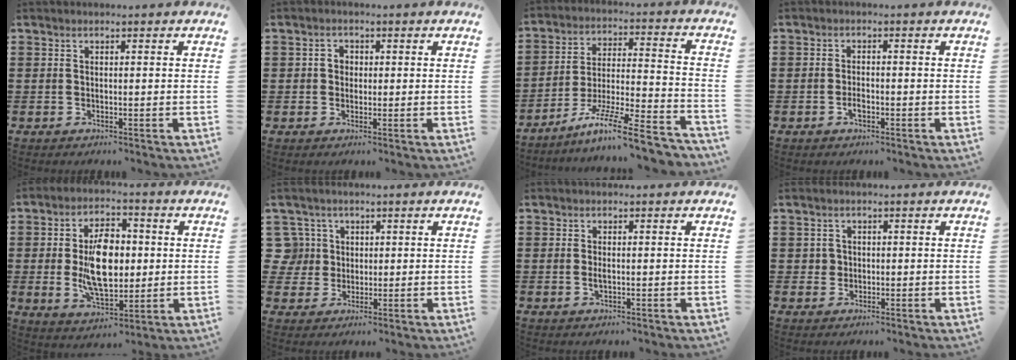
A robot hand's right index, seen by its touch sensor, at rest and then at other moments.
{"total": 1.8, "force": [0.1, 1.6, 0.7], "torque": [-0.018, 0.009, 0.000]}
{"total": 11.9, "force": [-9.3, 0.8, 7.4], "torque": [-0.122, 0.014, -0.177]}
{"total": 1.9, "force": [-0.8, 0.7, 1.6], "torque": [-0.033, -0.003, -0.013]}
{"total": 10.5, "force": [0.1, 5.9, 8.7], "torque": [-0.160, 0.000, -0.001]}
{"total": 5.0, "force": [0.9, 4.9, 0.9], "torque": [-0.047, 0.015, 0.014]}
{"total": 1.1, "force": [0.0, 0.3, 1.0], "torque": [-0.022, -0.003, 0.001]}
{"total": 1.4, "force": [0.2, 1.3, 0.4], "torque": [-0.014, 0.005, 0.005]}